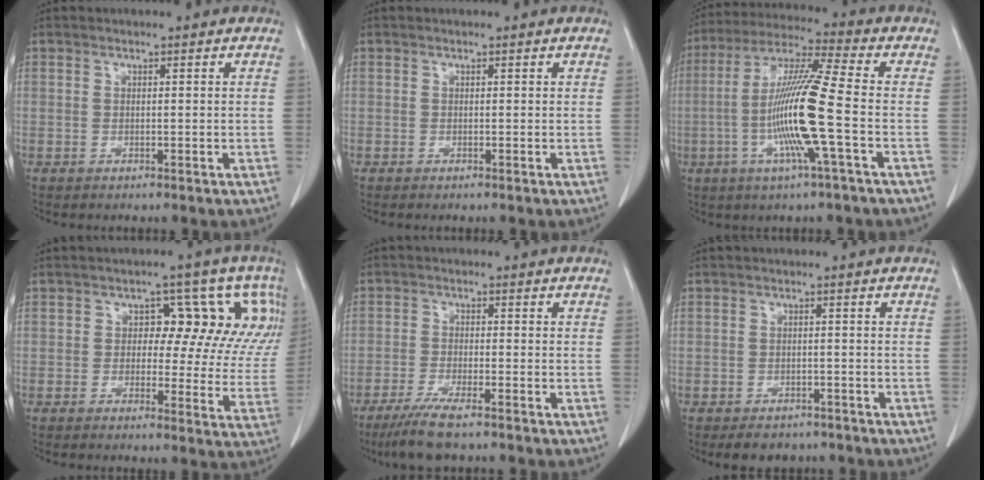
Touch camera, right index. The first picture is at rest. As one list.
[{"total": 0.0}, {"total": 14.3, "force": [-2.9, -0.8, 13.9], "torque": [-0.276, -0.005, -0.066]}, {"total": 13.0, "force": [4.1, 7.2, 10.0], "torque": [-0.097, 0.023, 0.037]}, {"total": 6.2, "force": [-4.6, 0.4, 4.2], "torque": [-0.085, -0.017, -0.080]}, {"total": 4.7, "force": [-3.8, 2.5, 1.3], "torque": [-0.012, 0.003, -0.049]}]